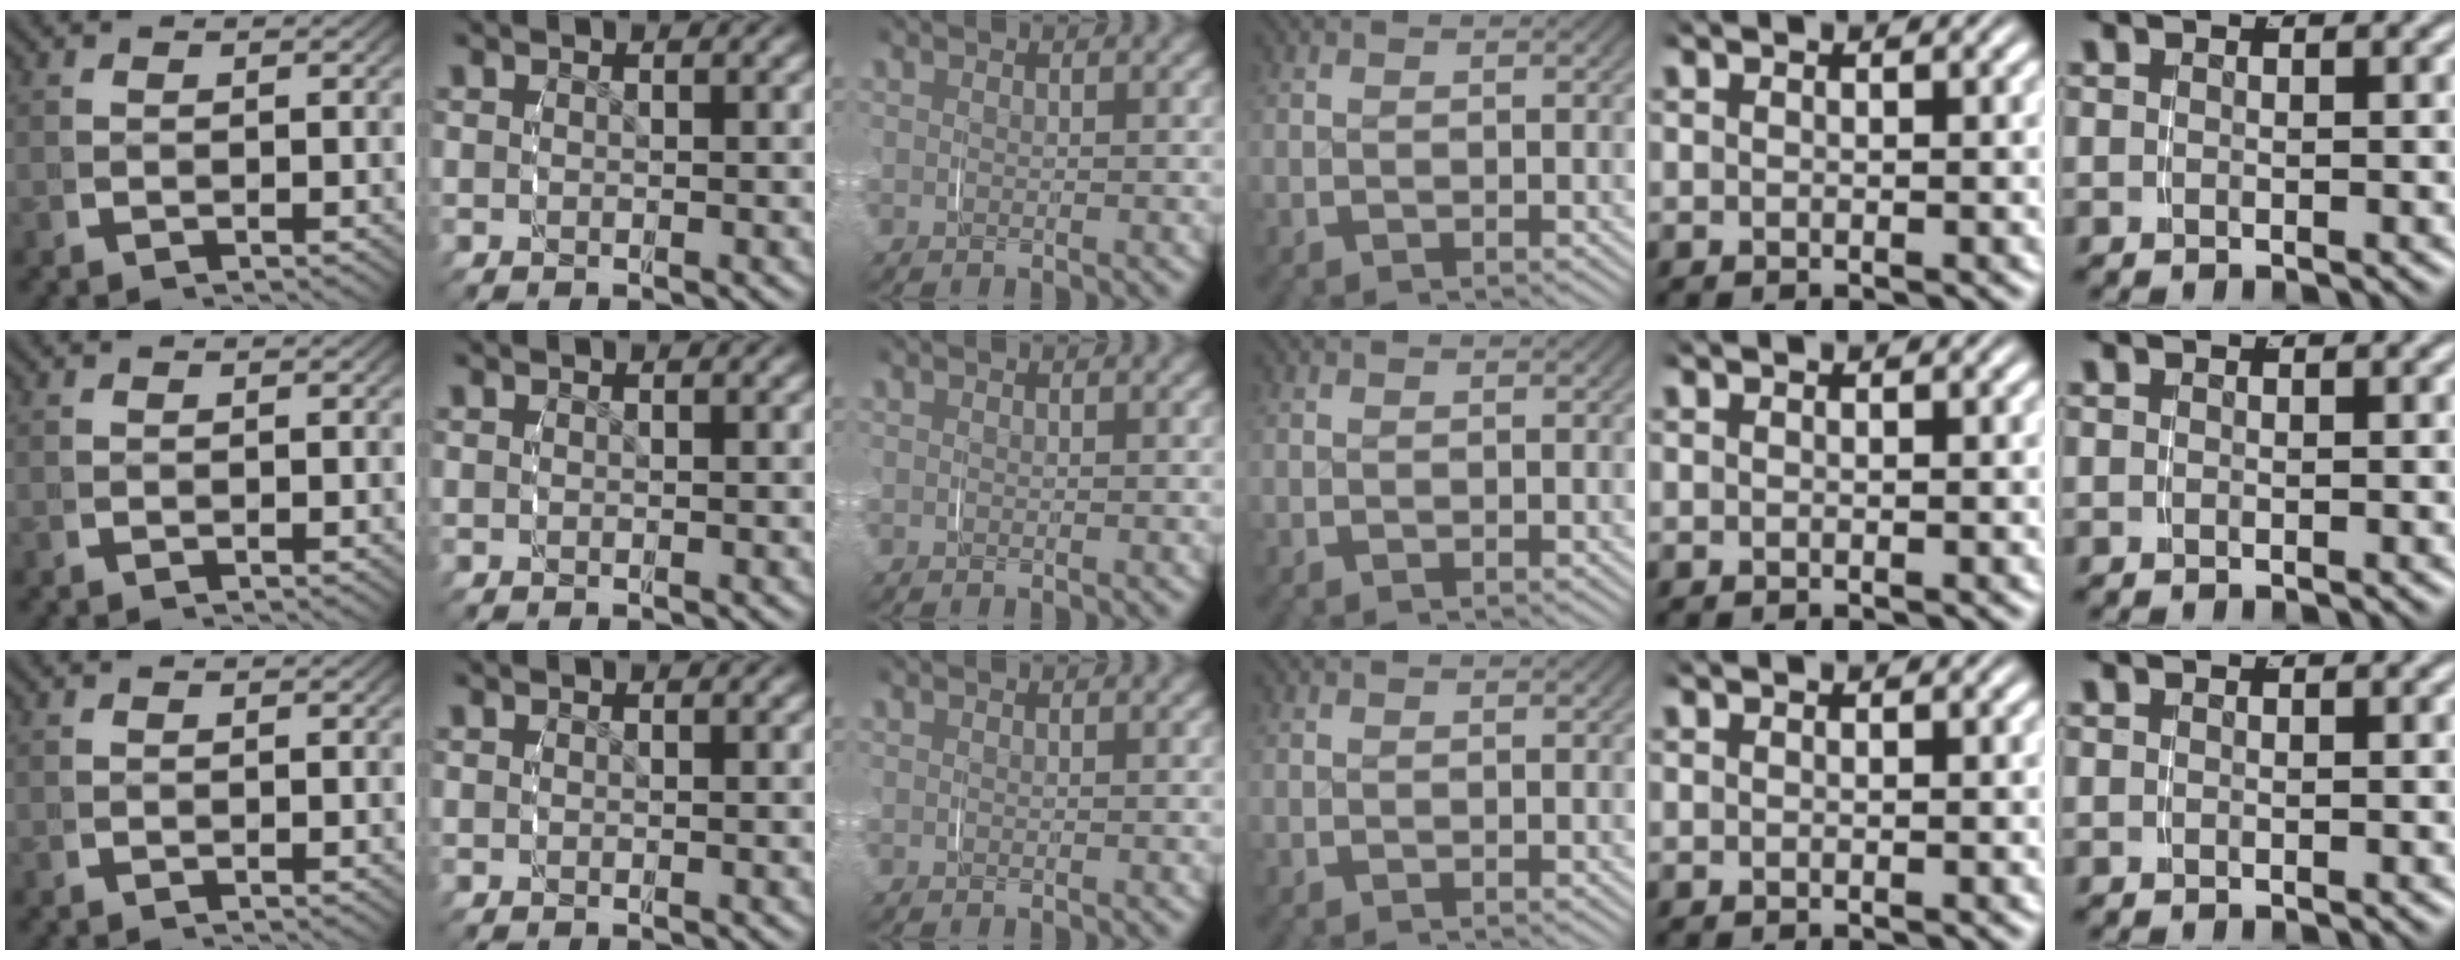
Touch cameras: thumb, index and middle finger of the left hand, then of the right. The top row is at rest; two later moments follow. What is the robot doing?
{"motion": "grasp_and_lifting", "object": "measuring cup"}